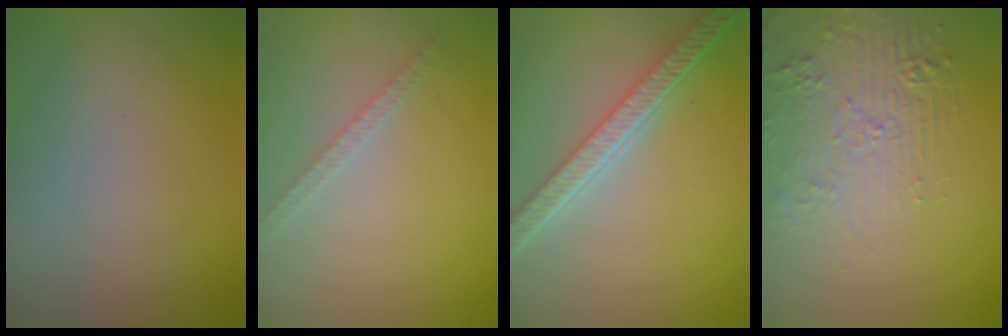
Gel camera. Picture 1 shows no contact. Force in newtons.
{"total": 1.3, "press": 1.3, "slide": 0.2}
{"total": 5.5, "press": 4.2, "slide": 3.5}
{"total": 2.1, "press": 1.5, "slide": 1.5}